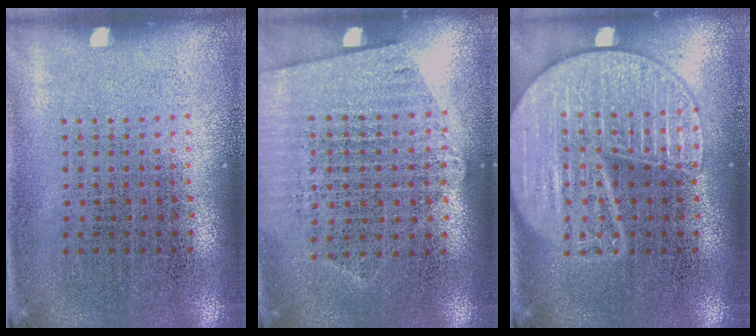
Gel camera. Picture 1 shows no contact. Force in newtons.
{"total": 1.3, "press": 1.2, "slide": 0.5}
{"total": 3.4, "press": 3.4, "slide": 0.3}